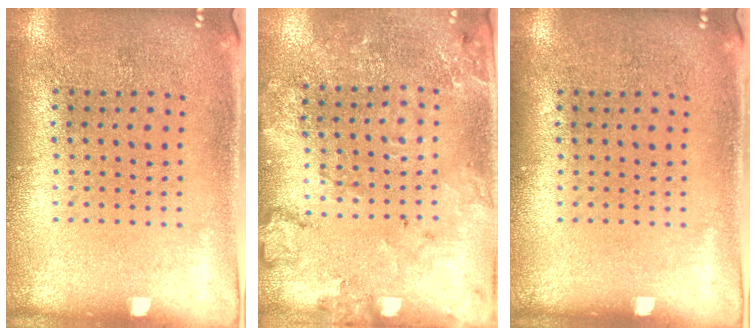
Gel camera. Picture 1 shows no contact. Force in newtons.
{"total": 1.8, "press": 1.7, "slide": 0.4}
{"total": 0.0}